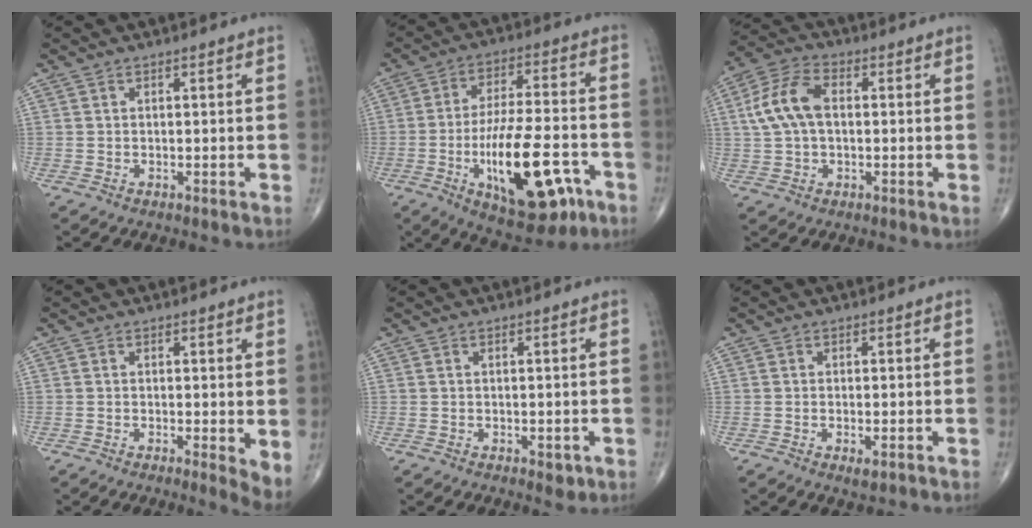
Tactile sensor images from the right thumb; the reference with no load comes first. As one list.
[{"total": 20.1, "force": [-7.3, 7.9, 17.0], "torque": [-0.265, 0.025, -0.103]}, {"total": 9.8, "force": [1.0, 5.9, 7.8], "torque": [-0.163, 0.026, 0.016]}, {"total": 3.6, "force": [0.3, 1.0, 3.4], "torque": [-0.046, -0.010, 0.000]}, {"total": 1.8, "force": [-0.5, 1.1, 1.4], "torque": [-0.008, -0.002, -0.004]}, {"total": 1.7, "force": [-0.6, 0.6, 1.5], "torque": [-0.031, -0.006, -0.010]}]